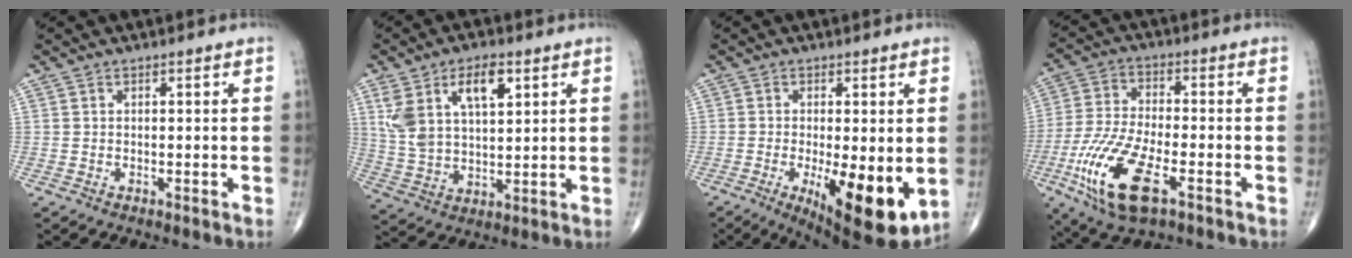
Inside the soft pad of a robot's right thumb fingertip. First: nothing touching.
{"total": 12.5, "force": [5.4, 6.2, 9.4], "torque": [-0.170, -0.011, 0.109]}
{"total": 13.6, "force": [-3.1, 4.3, 12.6], "torque": [-0.180, -0.028, -0.036]}
{"total": 15.8, "force": [-6.6, 6.0, 13.1], "torque": [-0.281, 0.006, -0.120]}